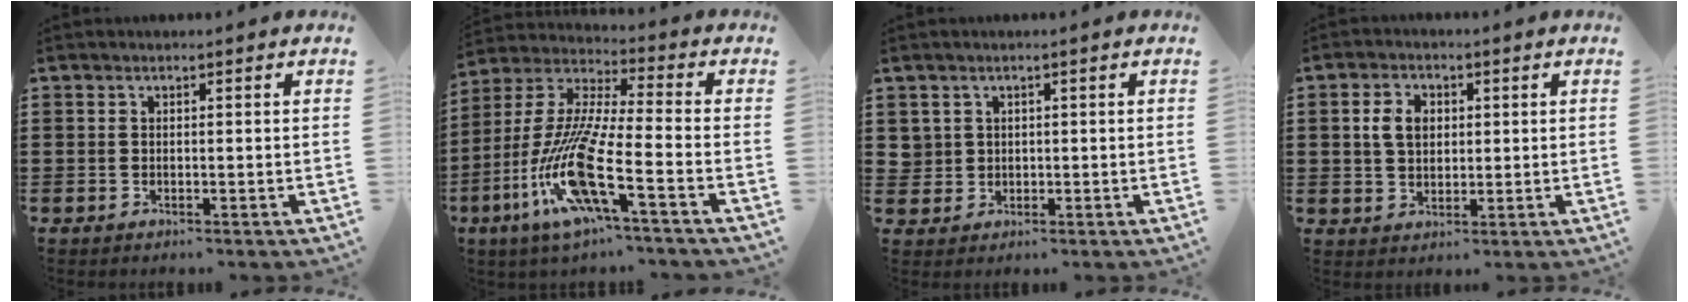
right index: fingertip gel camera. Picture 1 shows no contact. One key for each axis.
{"total": 15.1, "fx": -7.6, "fy": 2.4, "fz": 12.8, "tx": -0.284, "ty": -0.017, "tz": -0.149}
{"total": 2.0, "fx": 0.8, "fy": 1.8, "fz": 0.2, "tx": -0.012, "ty": 0.010, "tz": 0.013}
{"total": 4.4, "fx": 0.7, "fy": 3.2, "fz": 2.9, "tx": -0.075, "ty": 0.010, "tz": 0.008}